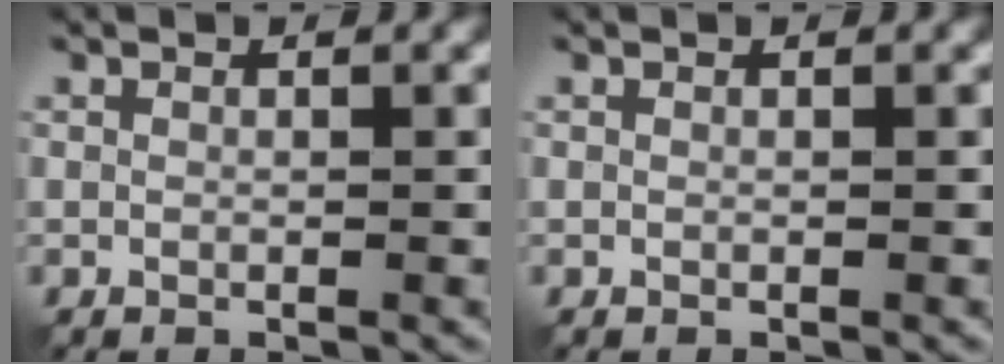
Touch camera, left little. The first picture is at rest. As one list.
[{"total": 0.0}]